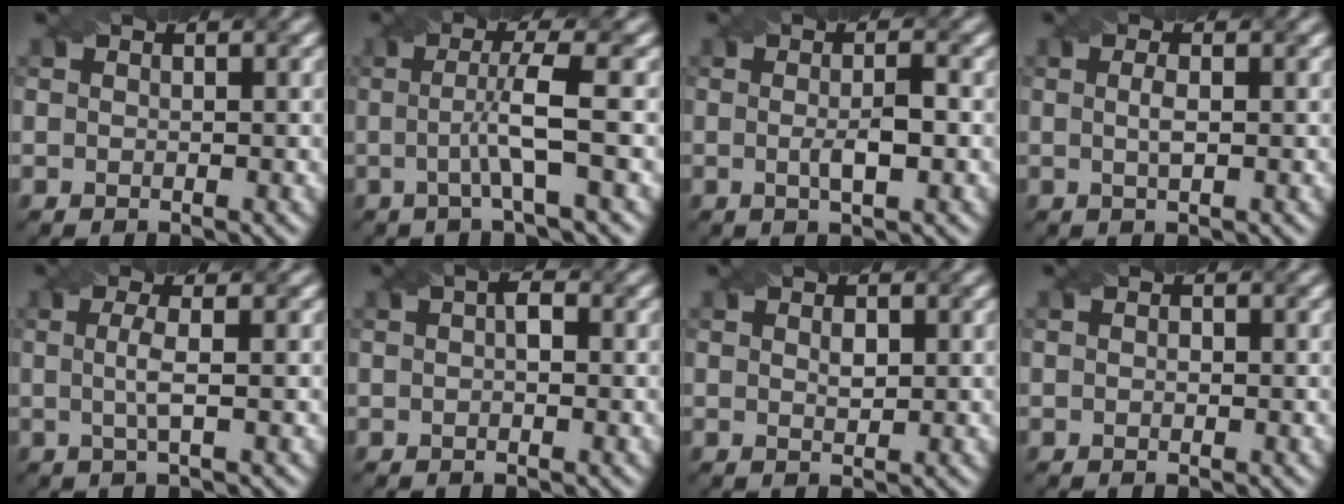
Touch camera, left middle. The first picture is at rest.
{"total": 4.2, "force": [-0.3, 0.5, 4.2], "torque": [-0.074, 0.000, -0.008]}
{"total": 2.8, "force": [-0.3, 0.5, 2.7], "torque": [-0.050, -0.003, -0.003]}
{"total": 1.3, "force": [0.0, 0.3, 1.3], "torque": [-0.028, 0.004, 0.000]}
{"total": 2.3, "force": [-0.1, 0.5, 2.2], "torque": [-0.046, 0.001, -0.004]}
{"total": 1.4, "force": [0.0, 0.7, 1.2], "torque": [-0.021, 0.005, 0.000]}
{"total": 1.2, "force": [0.4, 0.6, 0.9], "torque": [-0.017, 0.000, 0.009]}
{"total": 0.5, "force": [-0.1, 0.4, 0.4], "torque": [-0.007, -0.001, -0.002]}